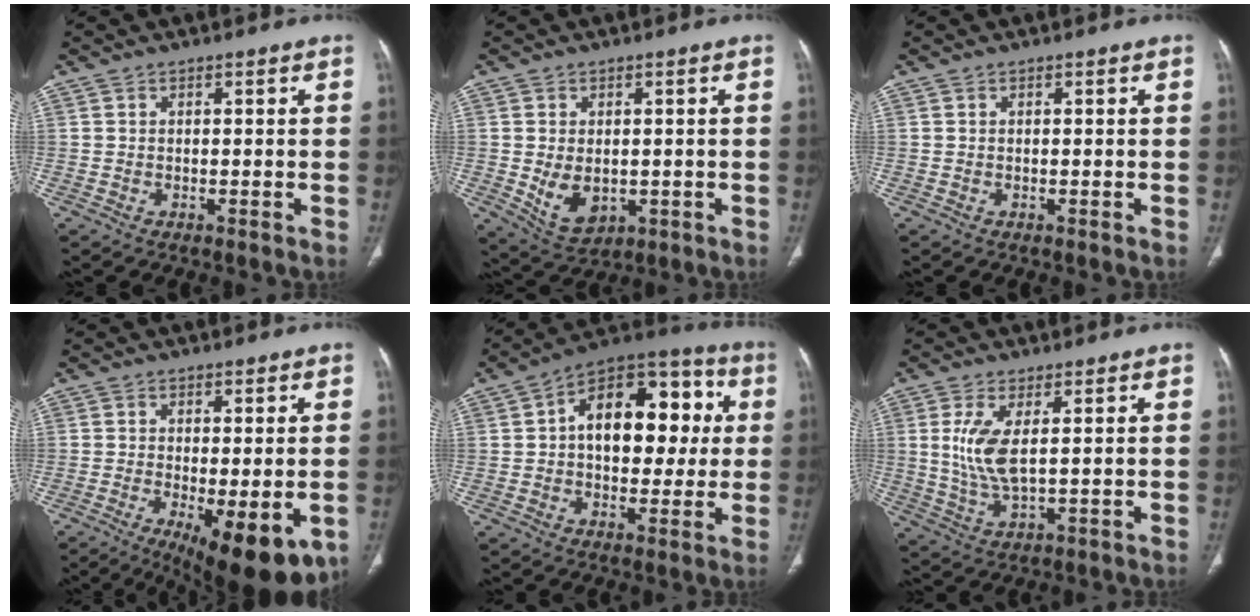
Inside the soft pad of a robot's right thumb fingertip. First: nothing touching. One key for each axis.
{"total": 6.9, "fx": -0.8, "fy": 4.8, "fz": 4.9, "tx": -0.072, "ty": -0.009, "tz": 0.007}
{"total": 0.0}
{"total": 14.2, "fx": -5.3, "fy": 4.9, "fz": 12.1, "tx": -0.153, "ty": -0.017, "tz": -0.066}
{"total": 19.5, "fx": 2.7, "fy": 12.0, "fz": 15.2, "tx": -0.172, "ty": 0.033, "tz": 0.033}
{"total": 7.8, "fx": 1.5, "fy": 2.8, "fz": 7.1, "tx": -0.161, "ty": -0.015, "tz": 0.038}